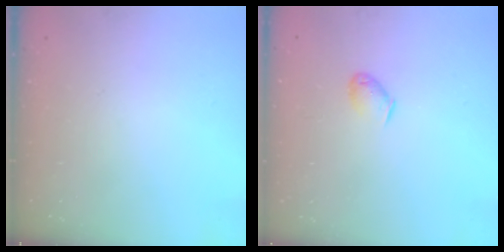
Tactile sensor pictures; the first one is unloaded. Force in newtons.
{"total": 3.8, "press": 3.7, "slide": 0.8}